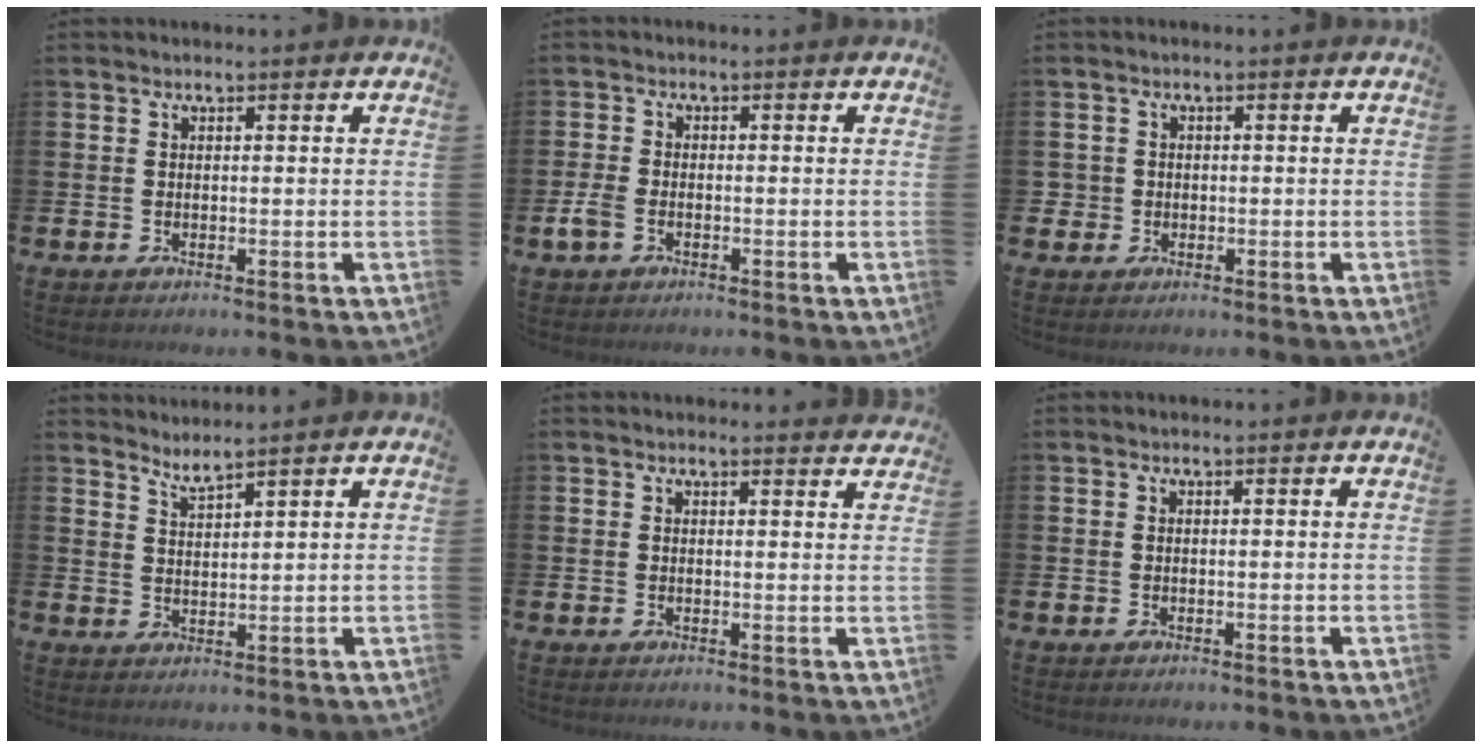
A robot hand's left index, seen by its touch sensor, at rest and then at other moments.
{"total": 2.6, "force": [-1.1, 1.5, 1.8], "torque": [-0.032, 0.005, -0.021]}
{"total": 1.8, "force": [0.0, 1.8, 0.3], "torque": [0.004, 0.000, -0.008]}
{"total": 2.7, "force": [2.7, -0.4, 0.2], "torque": [-0.010, -0.012, 0.050]}
{"total": 1.5, "force": [1.4, 0.1, 0.0], "torque": [0.007, -0.009, 0.025]}
{"total": 0.0}